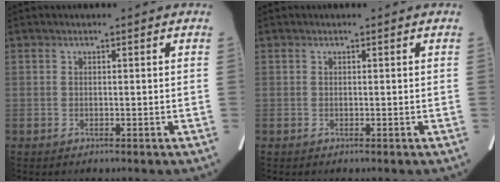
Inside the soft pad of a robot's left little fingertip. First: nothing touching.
{"total": 0.0}